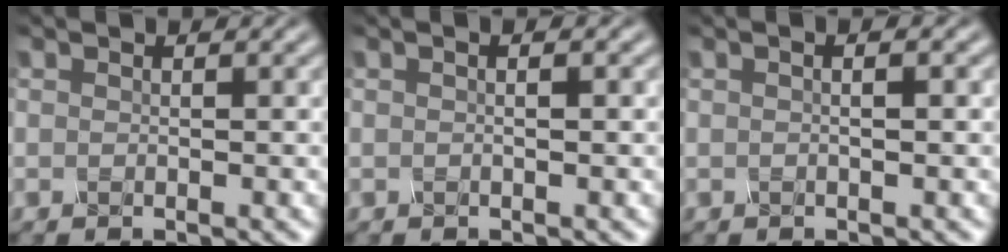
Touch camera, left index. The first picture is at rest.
{"total": 1.1, "force": [0.3, 0.3, 1.1], "torque": [-0.014, -0.006, 0.000]}
{"total": 1.8, "force": [0.5, 0.7, 1.6], "torque": [-0.014, -0.004, -0.006]}